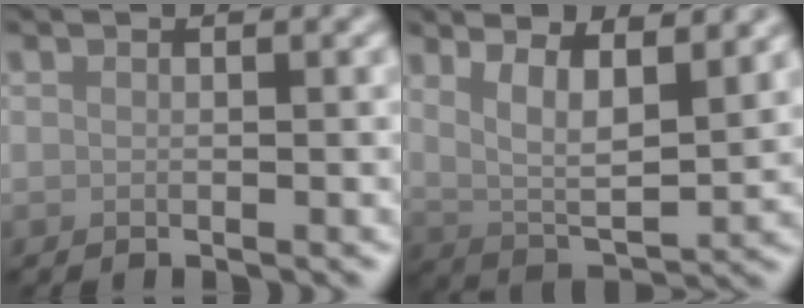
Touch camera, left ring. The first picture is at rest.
{"total": 7.1, "force": [3.4, 2.4, 5.7], "torque": [-0.097, -0.004, 0.058]}